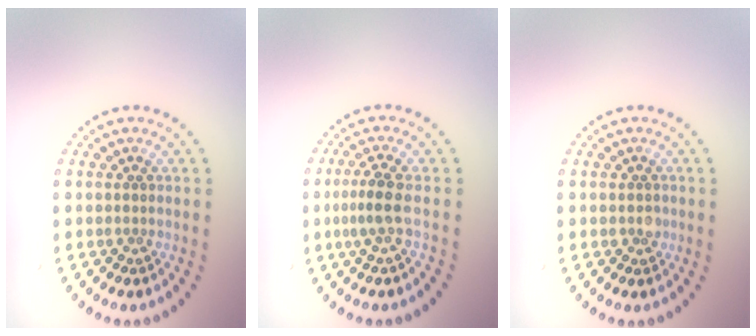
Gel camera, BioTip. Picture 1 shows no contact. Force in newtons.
{"total": 2.2, "press": 1.6, "slide": 1.5}
{"total": 0.8, "press": 0.7, "slide": 0.3}